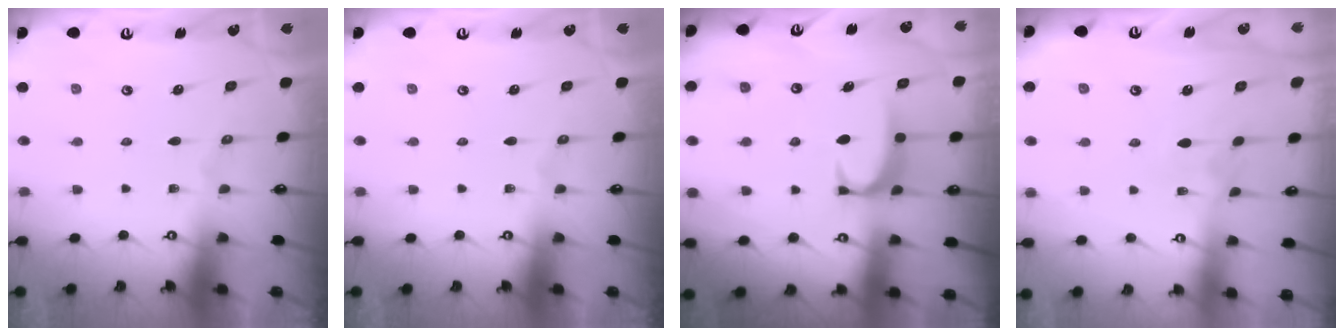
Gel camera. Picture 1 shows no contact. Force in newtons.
{"total": 0.0}
{"total": 1.7, "press": 1.6, "slide": 0.5}
{"total": 3.4, "press": 3.4, "slide": 0.1}